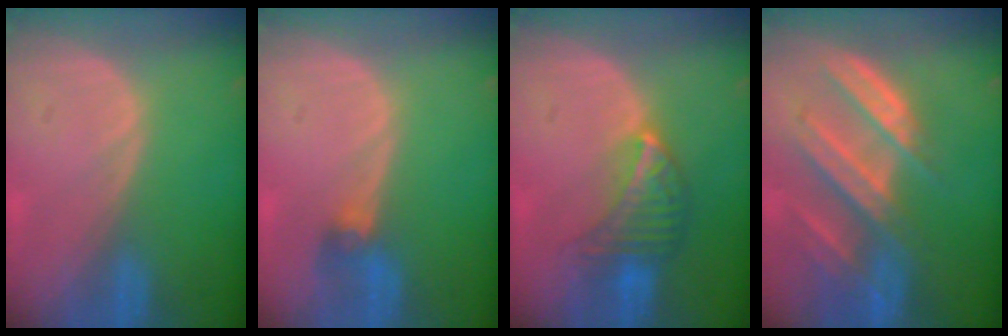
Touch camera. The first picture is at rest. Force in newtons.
{"total": 2.8, "press": 2.6, "slide": 1.0}
{"total": 6.7, "press": 6.0, "slide": 2.8}
{"total": 9.3, "press": 8.3, "slide": 4.4}